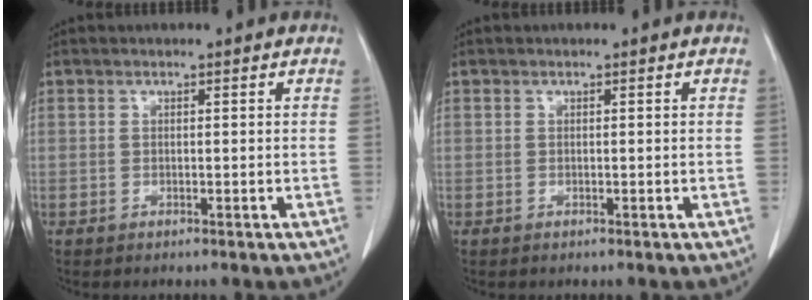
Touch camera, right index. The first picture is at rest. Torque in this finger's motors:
{"motor_torque": [0.00, 0.00, 0.00, 0.00]}